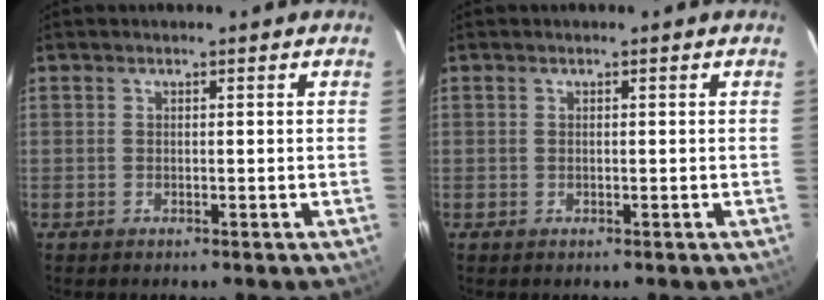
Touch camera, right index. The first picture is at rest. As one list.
[{"total": 0.0}]